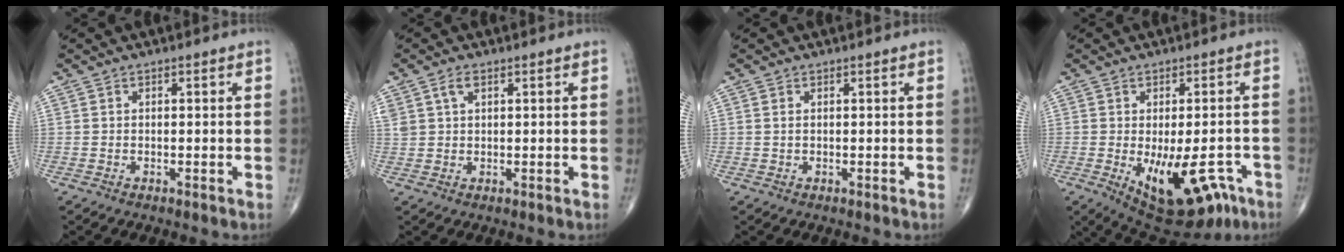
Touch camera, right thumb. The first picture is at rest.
{"total": 3.0, "force": [1.5, 1.7, 2.0], "torque": [-0.043, 0.006, 0.037]}
{"total": 0.7, "force": [0.2, 0.4, 0.5], "torque": [-0.011, 0.004, 0.005]}
{"total": 15.7, "force": [-6.5, 7.4, 12.2], "torque": [-0.143, 0.010, -0.075]}